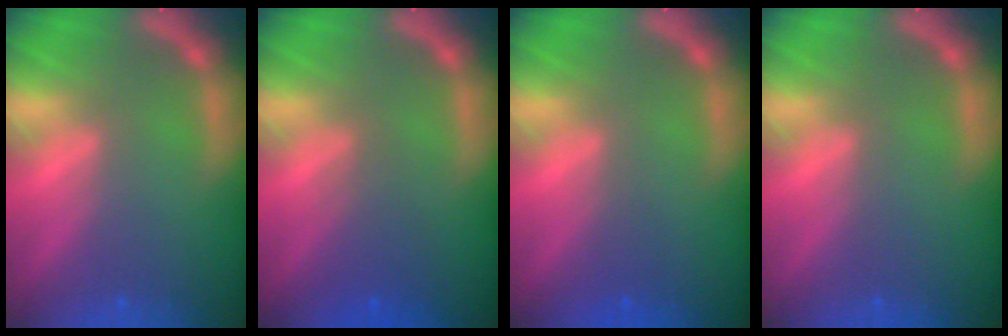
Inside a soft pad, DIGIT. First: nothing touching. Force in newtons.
{"total": 2.5}
{"total": 0.9}
{"total": 0.0}